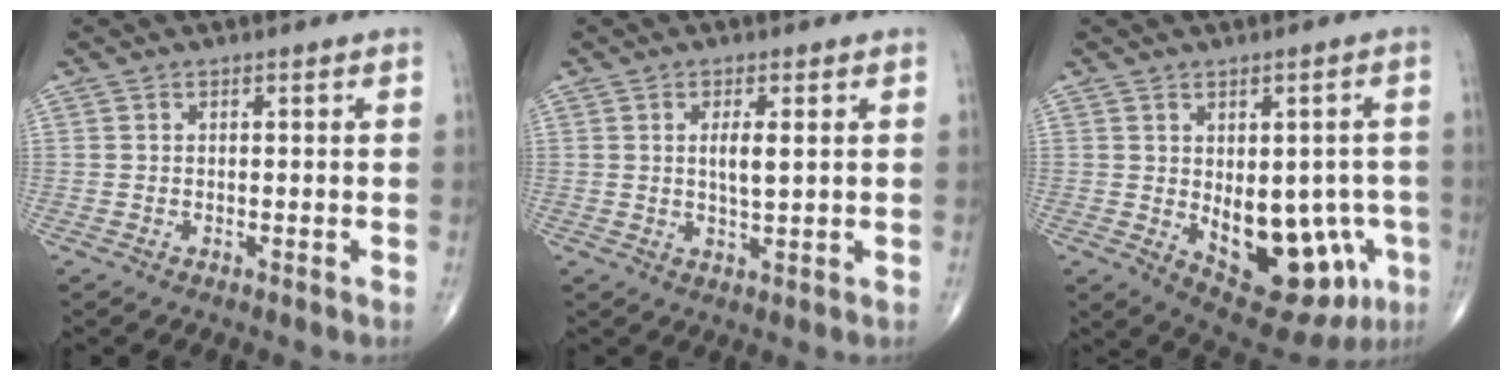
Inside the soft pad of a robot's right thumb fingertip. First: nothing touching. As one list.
[{"total": 4.2, "force": [1.0, 1.0, 3.9], "torque": [-0.070, -0.008, 0.018]}, {"total": 16.5, "force": [-3.8, 9.0, 13.3], "torque": [-0.143, 0.003, -0.023]}]